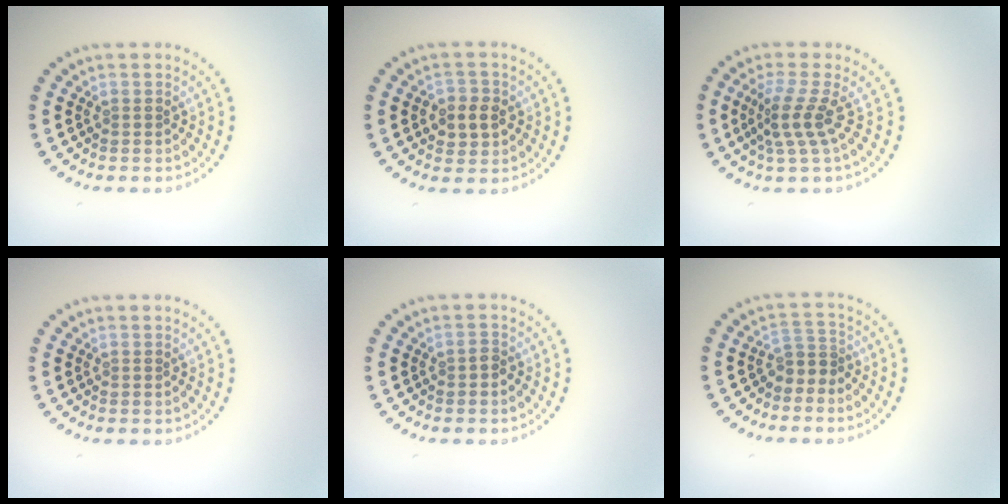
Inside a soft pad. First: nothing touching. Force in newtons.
{"total": 2.6, "press": 2.6, "slide": 0.3}
{"total": 3.0, "press": 2.0, "slide": 2.2}
{"total": 0.0}
{"total": 0.7, "press": 0.7, "slide": 0.3}
{"total": 2.0, "press": 1.3, "slide": 1.5}